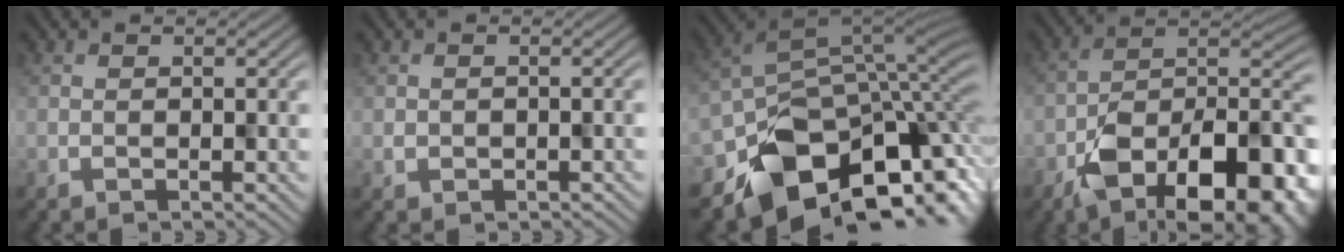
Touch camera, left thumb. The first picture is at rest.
{"total": 1.1, "force": [0.0, 0.6, -0.9], "torque": [0.014, -0.004, -0.004]}
{"total": 13.2, "force": [-8.4, 8.3, 6.0], "torque": [-0.116, -0.035, -0.127]}
{"total": 15.6, "force": [-8.7, 8.4, 9.9], "torque": [-0.134, -0.033, -0.139]}